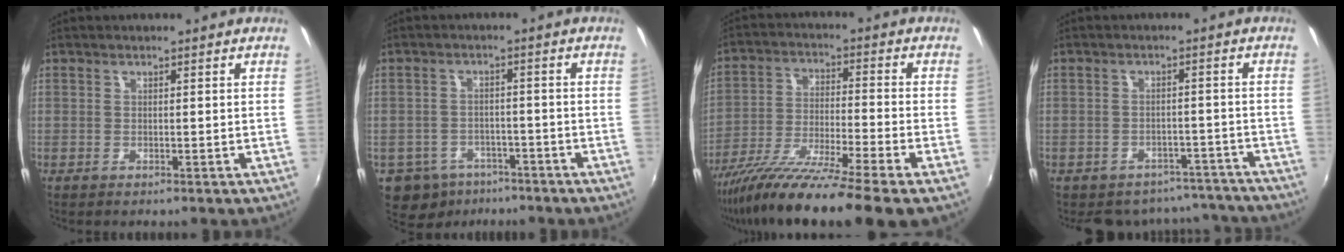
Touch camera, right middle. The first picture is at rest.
{"total": 10.1, "force": [-6.3, 7.3, 3.2], "torque": [-0.097, 0.002, -0.084]}
{"total": 17.7, "force": [-13.6, -0.6, 11.3], "torque": [-0.214, -0.053, -0.239]}
{"total": 11.8, "force": [-10.2, 5.5, 2.2], "torque": [-0.048, 0.021, -0.115]}